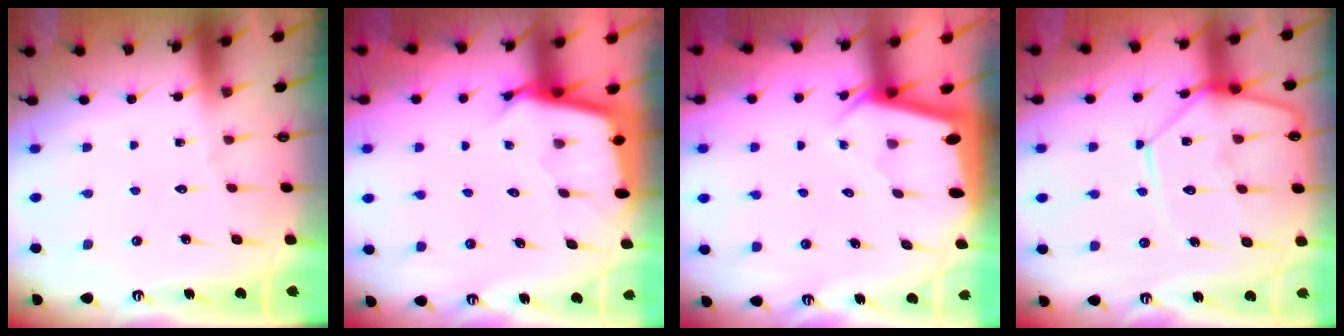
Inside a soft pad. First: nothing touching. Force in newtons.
{"total": 2.7, "press": 2.7, "slide": 0.1}
{"total": 2.4, "press": 2.4, "slide": 0.1}
{"total": 14.4, "press": 14.3, "slide": 1.3}